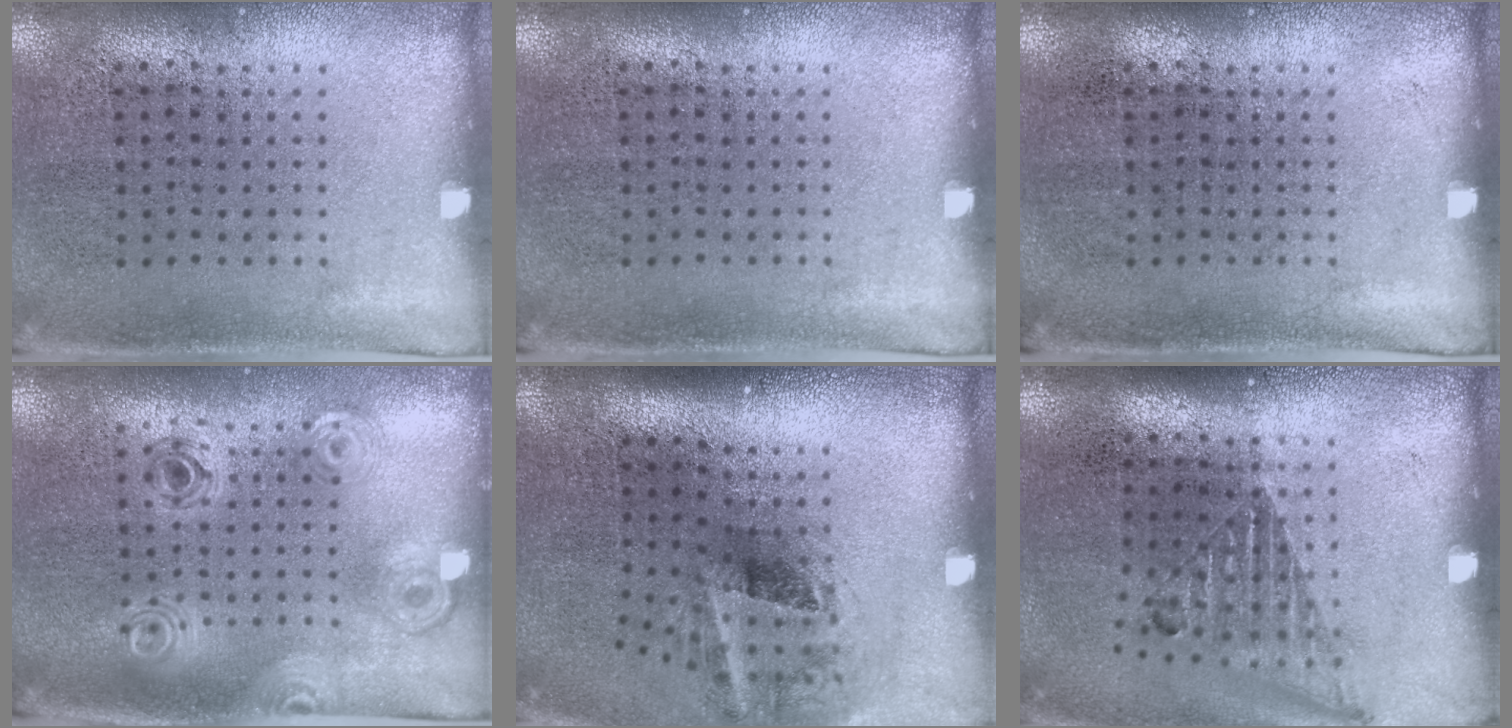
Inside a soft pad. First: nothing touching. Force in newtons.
{"total": 0.0}
{"total": 0.0}
{"total": 0.8, "press": 0.8, "slide": 0.1}
{"total": 1.9, "press": 1.2, "slide": 1.5}
{"total": 1.2, "press": 1.0, "slide": 0.6}